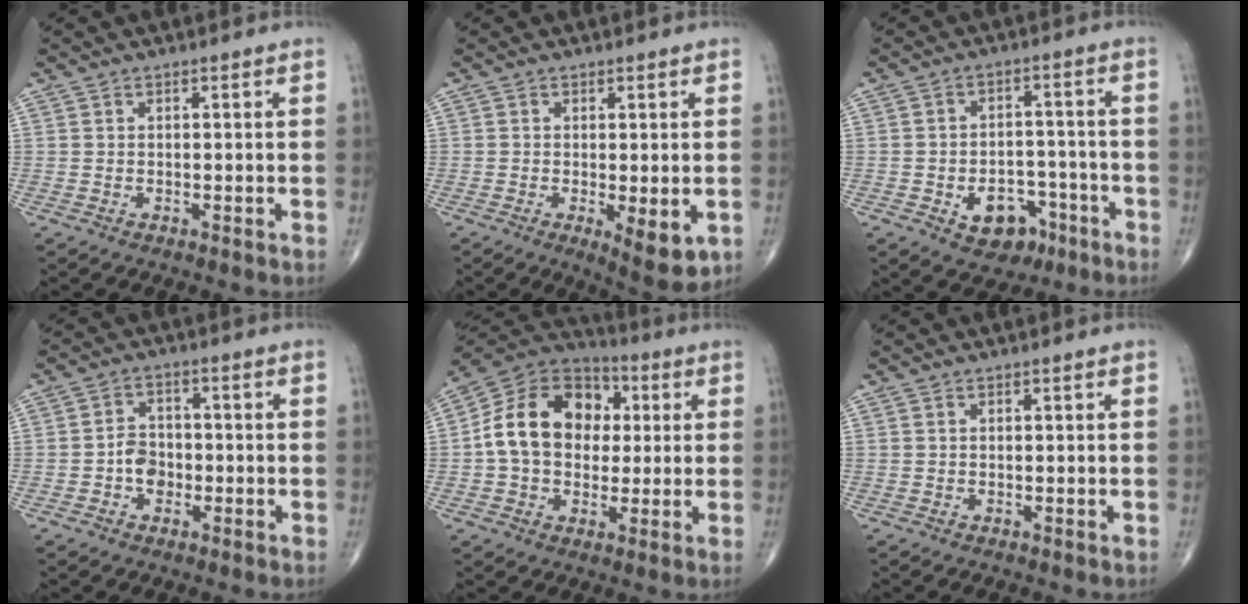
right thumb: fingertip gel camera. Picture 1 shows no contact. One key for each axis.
{"total": 6.6, "fx": -1.6, "fy": 2.2, "fz": 6.0, "tx": -0.084, "ty": -0.020, "tz": -0.019}
{"total": 8.7, "fx": -4.2, "fy": 6.1, "fz": 4.6, "tx": -0.034, "ty": 0.037, "tz": -0.054}
{"total": 4.5, "fx": -1.3, "fy": 3.6, "fz": 2.5, "tx": -0.020, "ty": 0.016, "tz": -0.031}
{"total": 17.1, "fx": 1.5, "fy": 13.1, "fz": 11.0, "tx": -0.160, "ty": 0.028, "tz": 0.018}
{"total": 0.0}